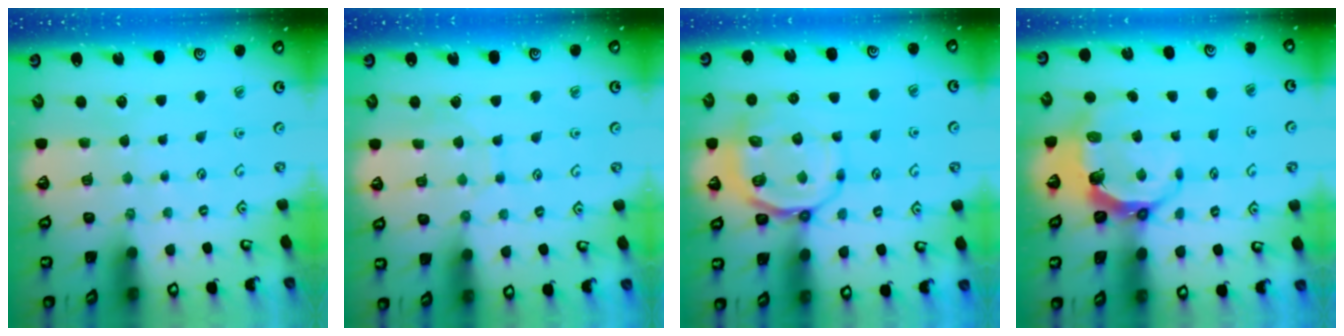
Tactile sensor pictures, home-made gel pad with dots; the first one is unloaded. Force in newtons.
{"total": 4.7, "press": 4.7, "slide": 0.4}
{"total": 11.3, "press": 10.9, "slide": 3.0}
{"total": 7.0, "press": 5.6, "slide": 4.3}